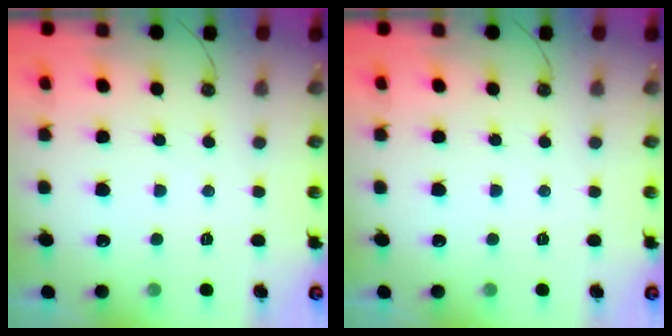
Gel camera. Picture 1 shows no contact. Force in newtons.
{"total": 0.0}